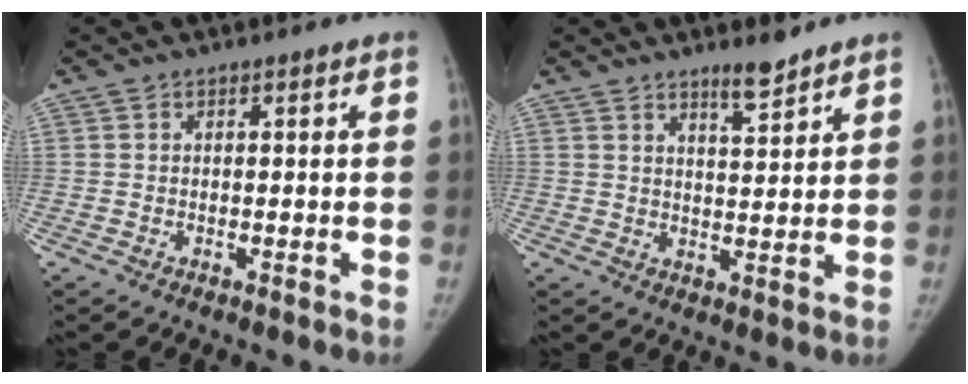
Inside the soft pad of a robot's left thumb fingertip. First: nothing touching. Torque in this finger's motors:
{"motor_torque": [0.47, -0.47, 0.50, -0.55, 0.12]}